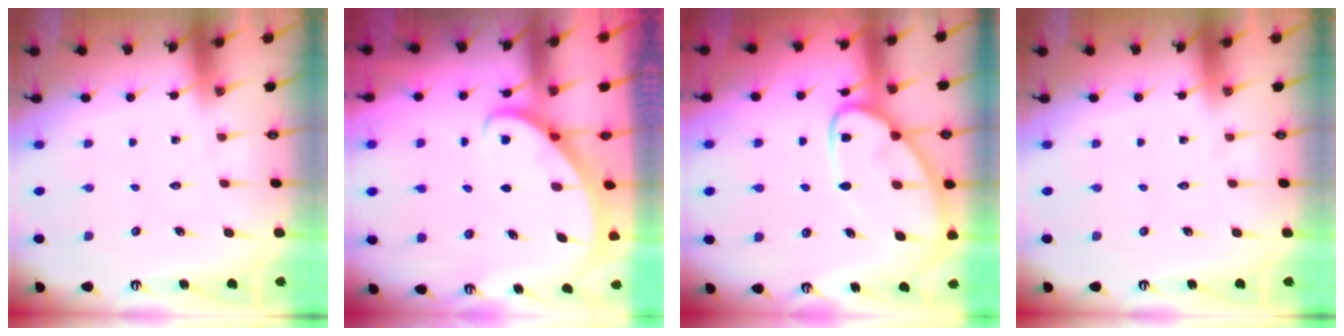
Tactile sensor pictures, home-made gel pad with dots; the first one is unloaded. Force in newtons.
{"total": 3.0, "press": 3.0, "slide": 0.2}
{"total": 12.9, "press": 12.9, "slide": 1.1}
{"total": 0.0}